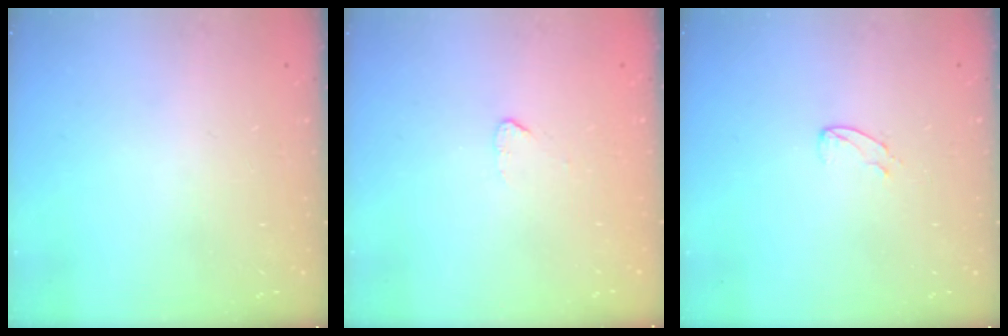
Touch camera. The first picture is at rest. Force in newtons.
{"total": 2.5, "press": 2.5, "slide": 0.2}
{"total": 3.4, "press": 3.4, "slide": 0.3}